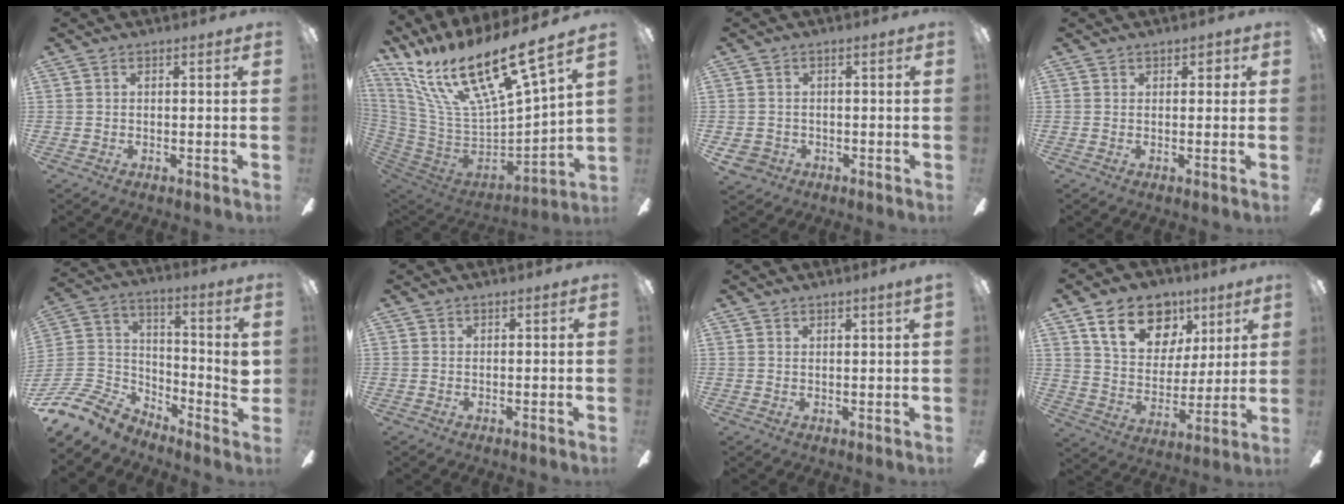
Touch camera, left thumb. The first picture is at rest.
{"total": 24.2, "force": [16.1, 7.0, 16.7], "torque": [-0.323, -0.102, 0.268]}
{"total": 3.4, "force": [-1.2, 3.1, 0.8], "torque": [-0.029, 0.008, -0.025]}
{"total": 1.7, "force": [0.7, 0.9, 1.3], "torque": [-0.010, -0.001, 0.008]}
{"total": 13.3, "force": [-9.2, 6.2, 7.3], "torque": [-0.157, 0.045, -0.171]}
{"total": 0.0}
{"total": 1.6, "force": [1.4, -0.6, 0.4], "torque": [-0.010, -0.005, 0.026]}
{"total": 18.0, "force": [9.7, 12.2, 9.0], "torque": [-0.141, -0.035, 0.178]}